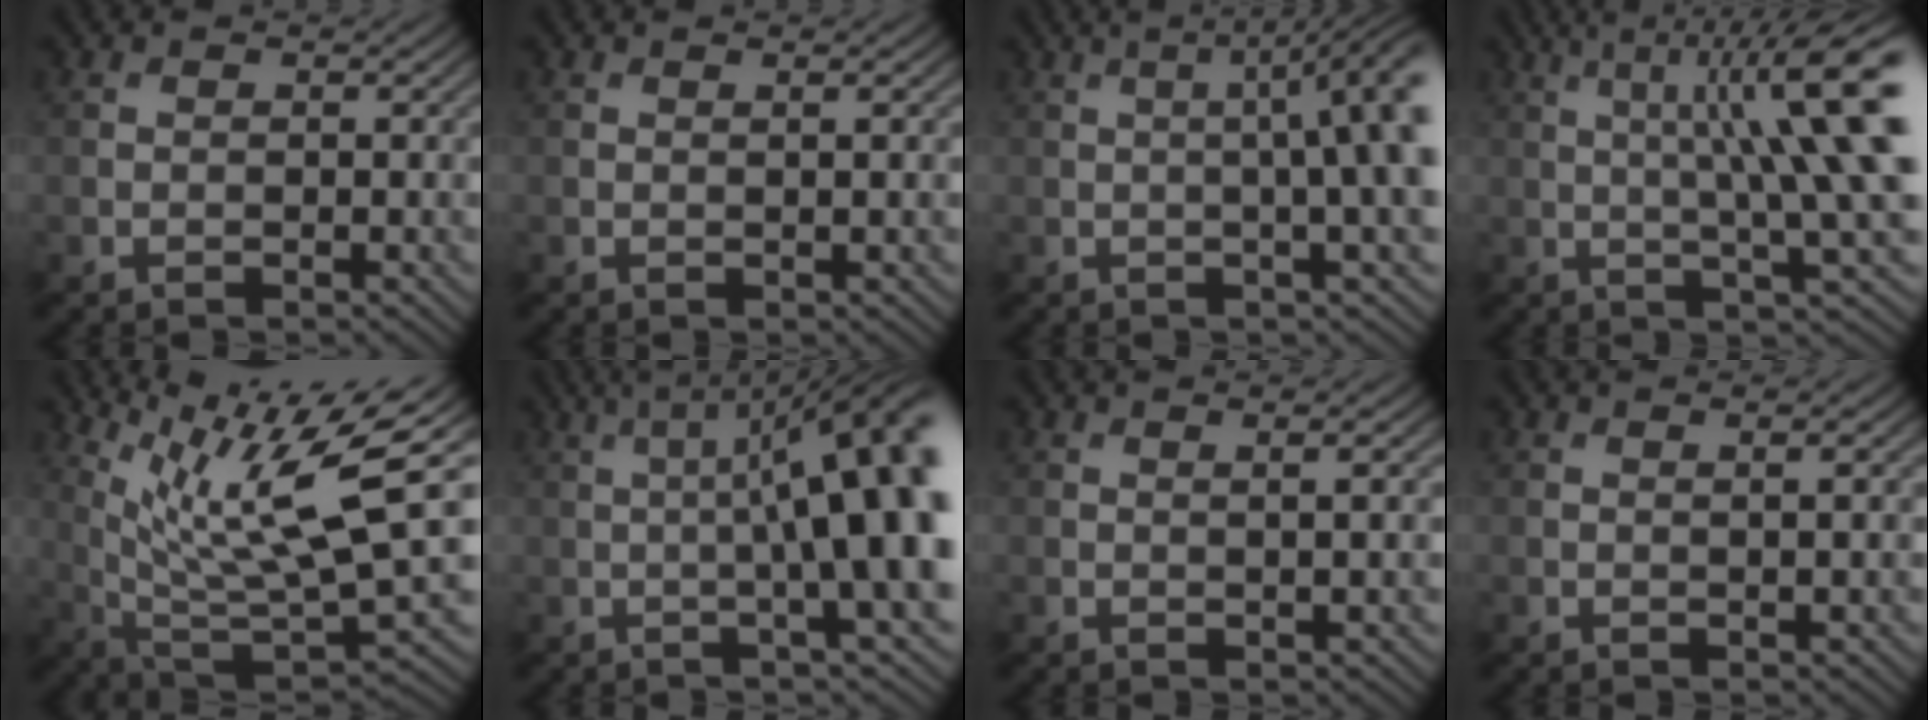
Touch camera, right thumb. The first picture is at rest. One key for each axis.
{"total": 1.5, "fx": 0.4, "fy": 0.4, "fz": 1.4, "tx": -0.016, "ty": 0.008, "tz": 0.004}
{"total": 12.1, "fx": 1.3, "fy": 3.4, "fz": 11.6, "tx": -0.118, "ty": 0.034, "tz": 0.013}
{"total": 14.3, "fx": 3.1, "fy": 3.0, "fz": 13.6, "tx": -0.197, "ty": 0.013, "tz": 0.062}
{"total": 14.0, "fx": 6.2, "fy": 3.7, "fz": 12.0, "tx": -0.232, "ty": 0.001, "tz": 0.131}
{"total": 16.3, "fx": 1.0, "fy": 4.2, "fz": 15.7, "tx": -0.186, "ty": 0.029, "tz": 0.019}
{"total": 2.7, "fx": 0.7, "fy": 0.6, "fz": 2.6, "tx": -0.033, "ty": 0.012, "tz": 0.012}
{"total": 2.1, "fx": 0.5, "fy": 0.5, "fz": 2.0, "tx": -0.024, "ty": 0.010, "tz": 0.007}